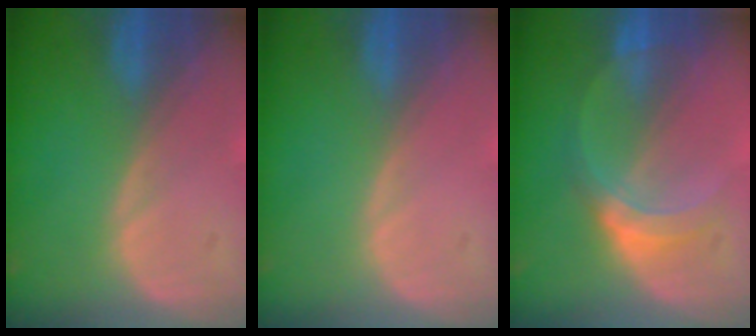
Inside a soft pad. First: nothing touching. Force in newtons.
{"total": 0.0}
{"total": 5.3, "press": 5.0, "slide": 1.8}